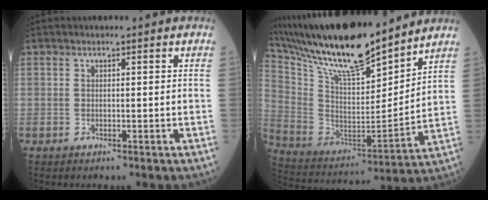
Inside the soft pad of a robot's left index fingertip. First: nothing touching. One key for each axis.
{"total": 21.3, "fx": 18.4, "fy": 2.7, "fz": 10.4, "tx": -0.203, "ty": -0.004, "tz": 0.331}